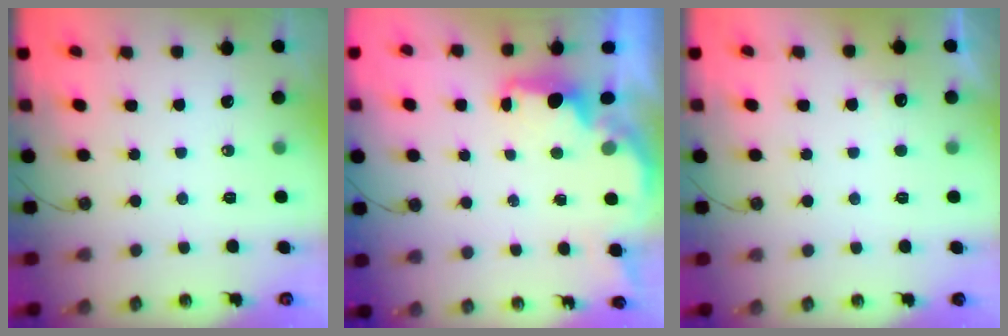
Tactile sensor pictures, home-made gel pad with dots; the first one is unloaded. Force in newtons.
{"total": 1.8, "press": 1.7, "slide": 0.6}
{"total": 2.1, "press": 1.9, "slide": 0.9}